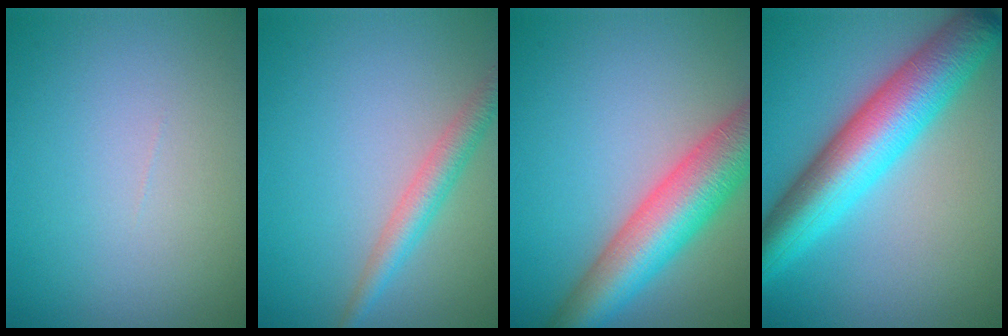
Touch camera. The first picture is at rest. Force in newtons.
{"total": 2.9, "press": 2.9, "slide": 0.2}
{"total": 8.8, "press": 8.8, "slide": 0.3}
{"total": 9.5, "press": 9.5, "slide": 0.1}